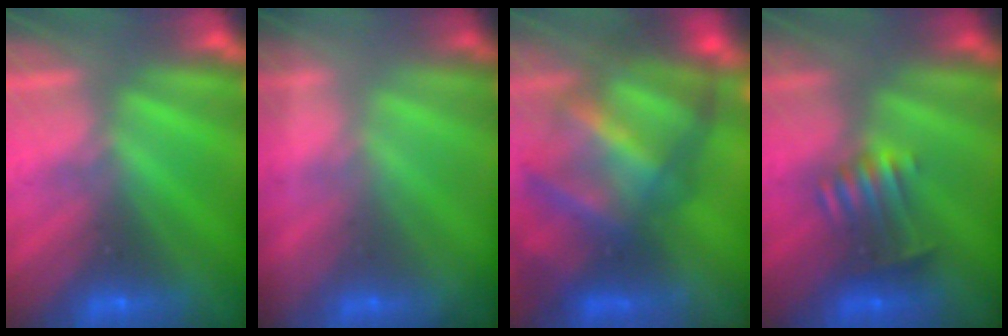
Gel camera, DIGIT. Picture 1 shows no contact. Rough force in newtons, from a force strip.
{"total": 1.8}
{"total": 7.6}
{"total": 3.4}